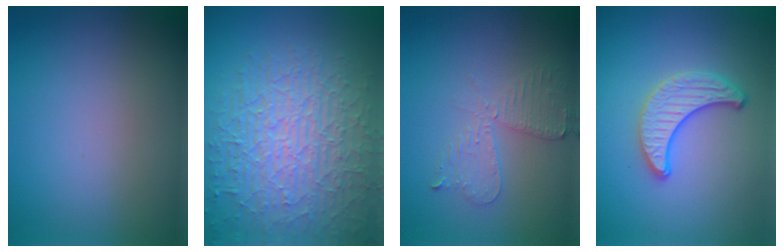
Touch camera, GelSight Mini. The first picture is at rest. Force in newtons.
{"total": 9.0, "press": 6.3, "slide": 6.4}
{"total": 2.6, "press": 2.5, "slide": 0.5}
{"total": 3.5, "press": 3.2, "slide": 1.5}